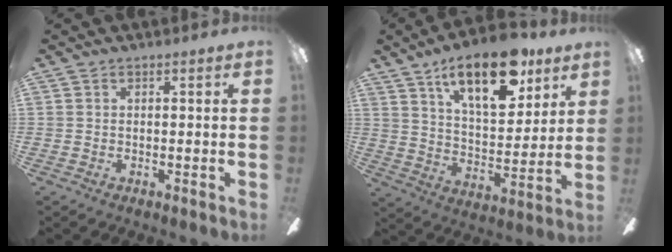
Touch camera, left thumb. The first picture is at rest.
{"total": 19.6, "force": [11.9, 8.5, 12.9], "torque": [-0.197, -0.052, 0.197]}